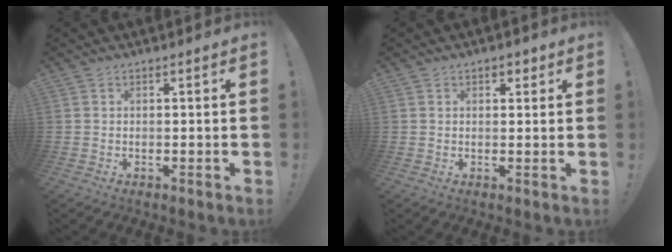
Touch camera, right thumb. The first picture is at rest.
{"total": 2.0, "force": [1.0, 1.4, 1.0], "torque": [-0.002, -0.002, 0.013]}